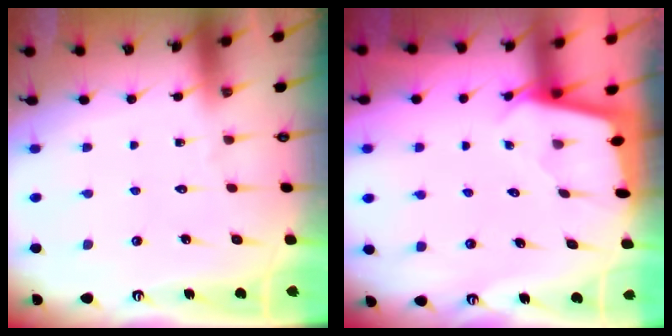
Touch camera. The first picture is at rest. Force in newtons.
{"total": 1.9, "press": 1.9, "slide": 0.1}